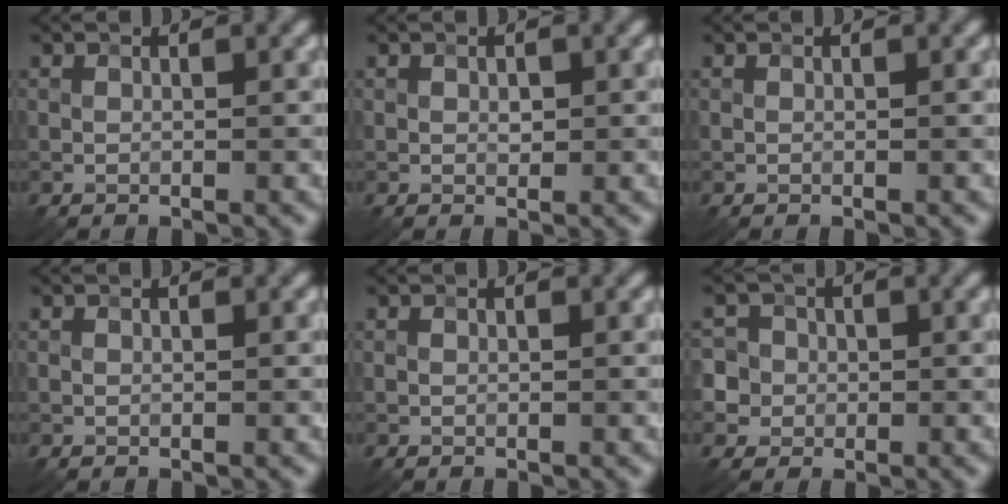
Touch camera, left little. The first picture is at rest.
{"total": 0.8, "force": [0.1, 0.5, 0.5], "torque": [-0.007, -0.001, 0.001]}
{"total": 0.0}
{"total": 0.0}
{"total": 0.0}
{"total": 5.8, "force": [0.4, 5.5, 1.9], "torque": [-0.033, 0.033, -0.022]}